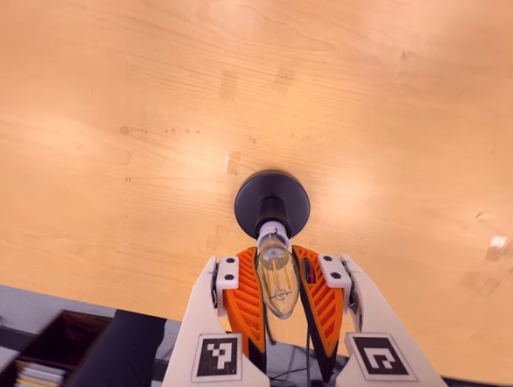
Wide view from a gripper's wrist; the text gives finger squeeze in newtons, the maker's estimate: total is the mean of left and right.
{"total": 21.6, "left": 21.0, "right": 22.1}